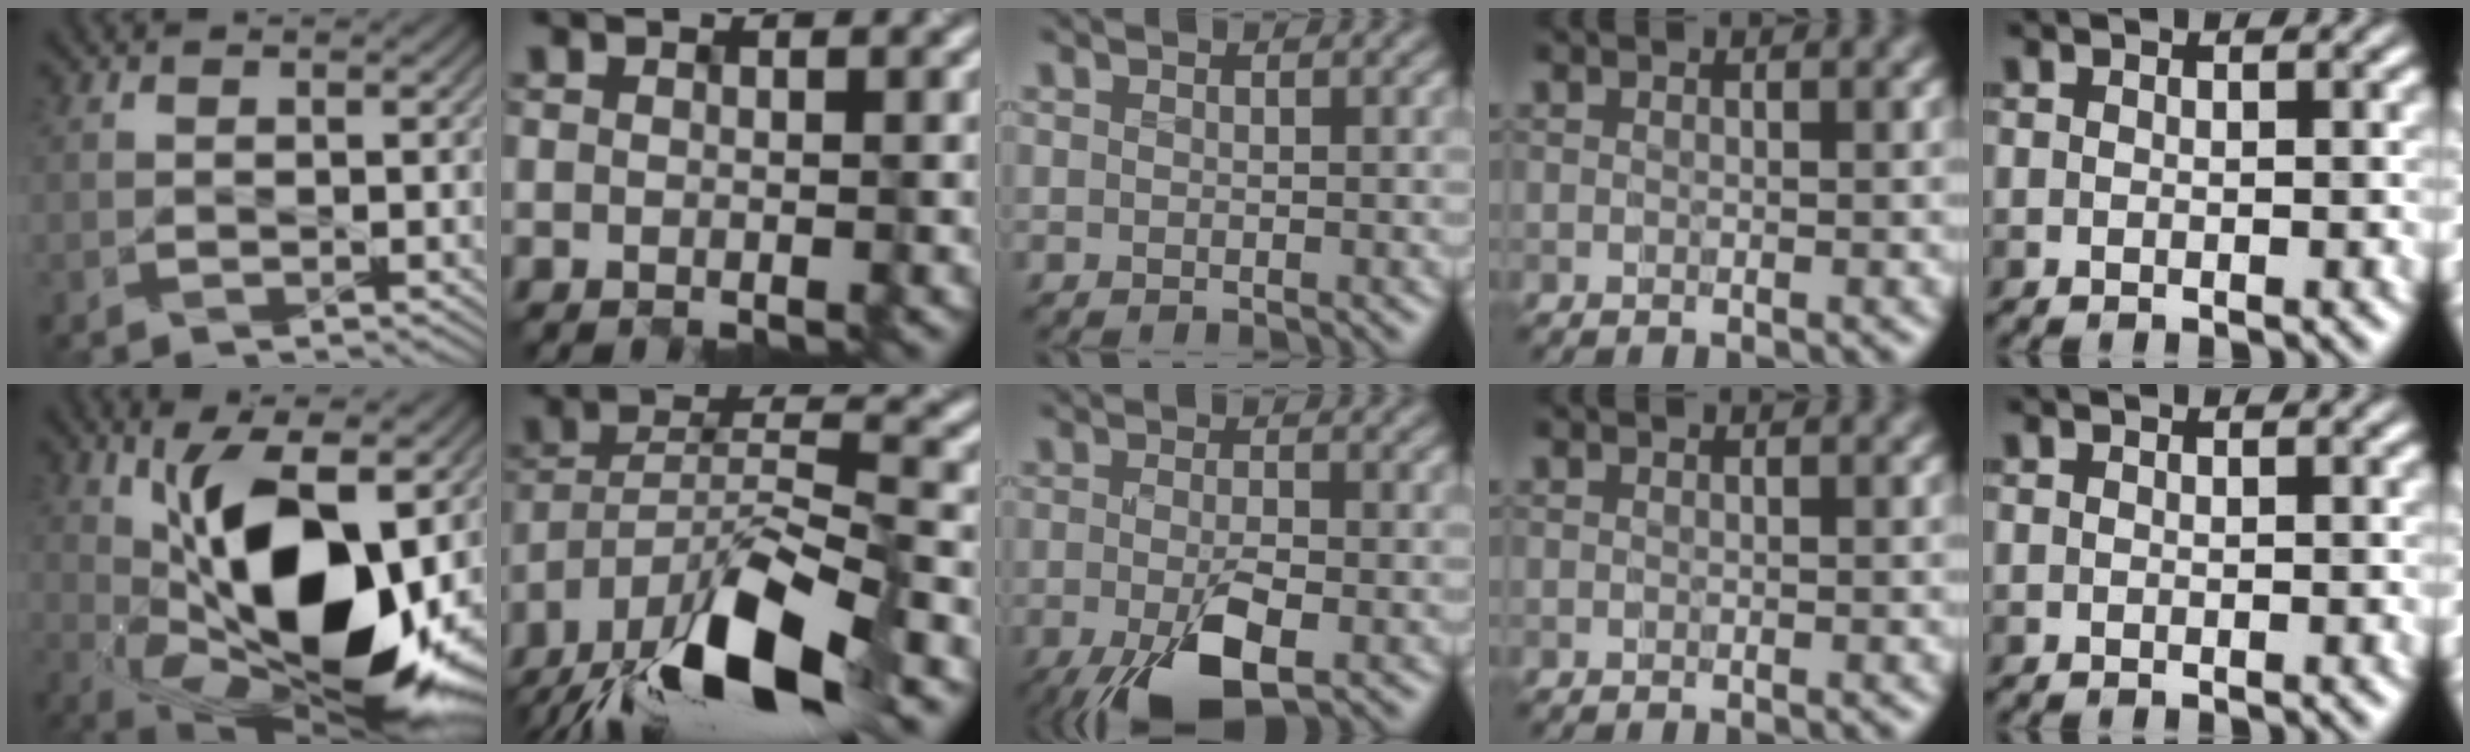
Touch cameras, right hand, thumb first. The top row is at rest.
{"thumb": {"total": 16.2, "force": [2.2, 7.0, 14.5], "torque": [-0.235, -0.003, 0.032]}, "index": {"total": 13.1, "force": [-9.6, 3.1, 8.3], "torque": [-0.158, 0.003, -0.176]}, "middle": {"total": 7.1, "force": [-3.3, 2.5, 5.8], "torque": [-0.116, -0.014, -0.057]}}